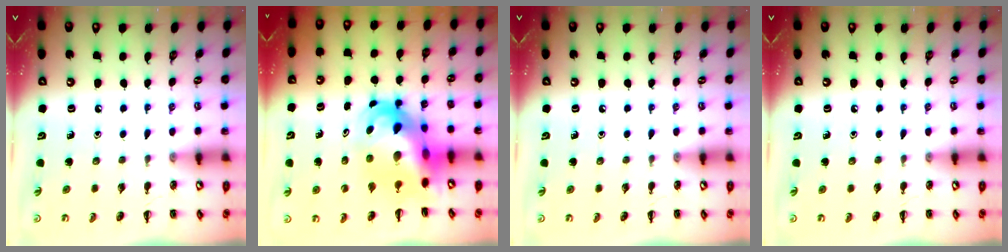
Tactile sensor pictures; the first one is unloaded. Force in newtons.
{"total": 10.1, "press": 9.7, "slide": 2.8}
{"total": 0.0}
{"total": 0.0}